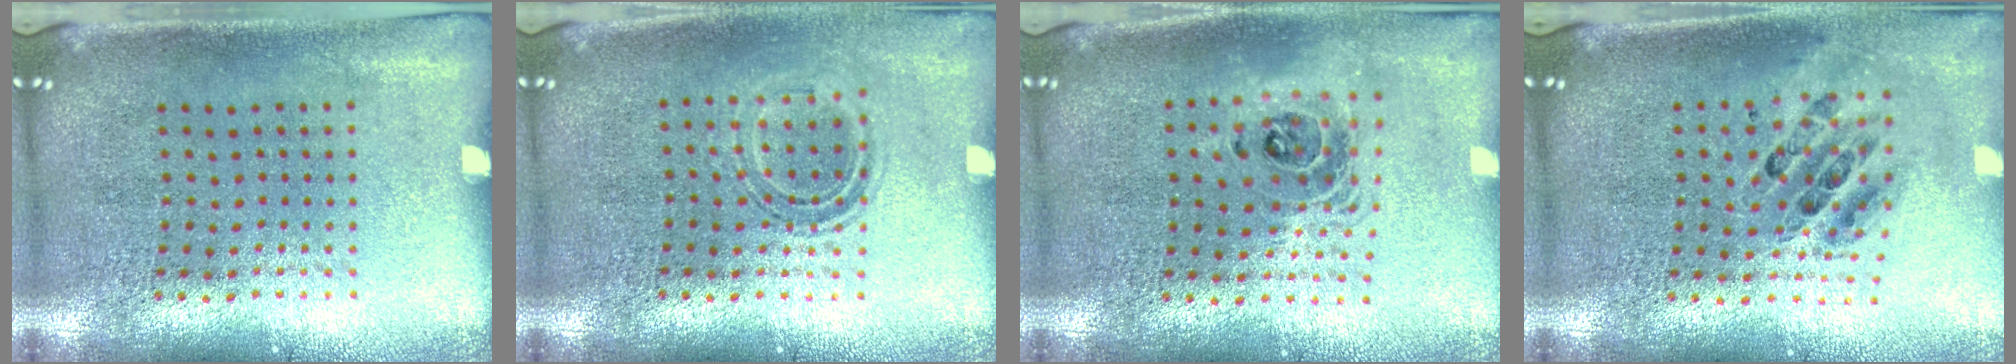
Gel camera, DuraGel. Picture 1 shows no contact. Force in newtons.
{"total": 1.1, "press": 1.0, "slide": 0.5}
{"total": 1.5, "press": 1.3, "slide": 0.9}
{"total": 0.6, "press": 0.6, "slide": 0.0}